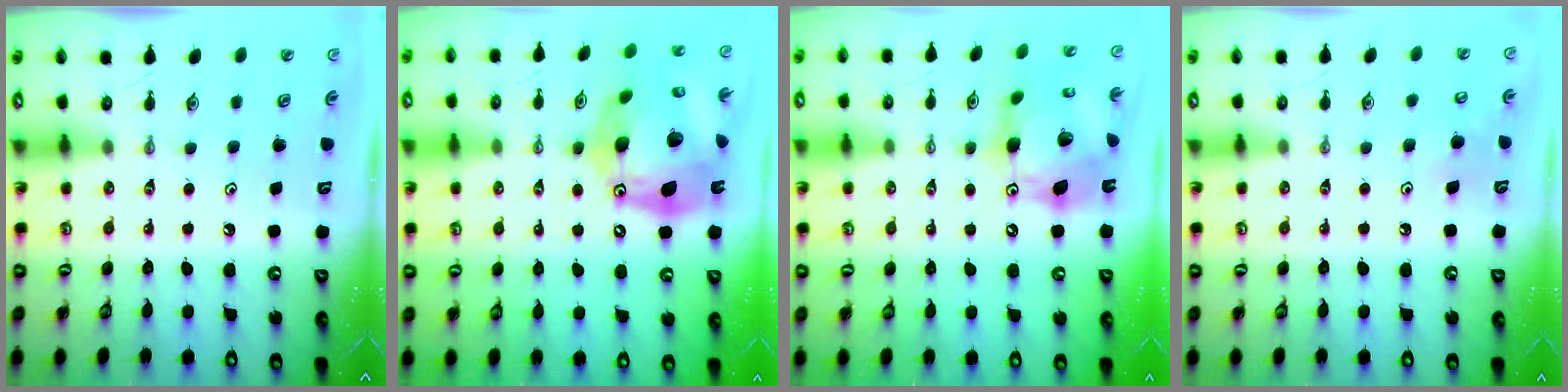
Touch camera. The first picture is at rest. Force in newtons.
{"total": 24.3, "press": 24.1, "slide": 2.8}
{"total": 17.4, "press": 17.3, "slide": 1.8}
{"total": 6.4, "press": 6.4, "slide": 0.7}